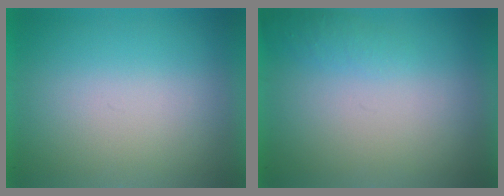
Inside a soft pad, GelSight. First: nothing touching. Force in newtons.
{"total": 1.1}